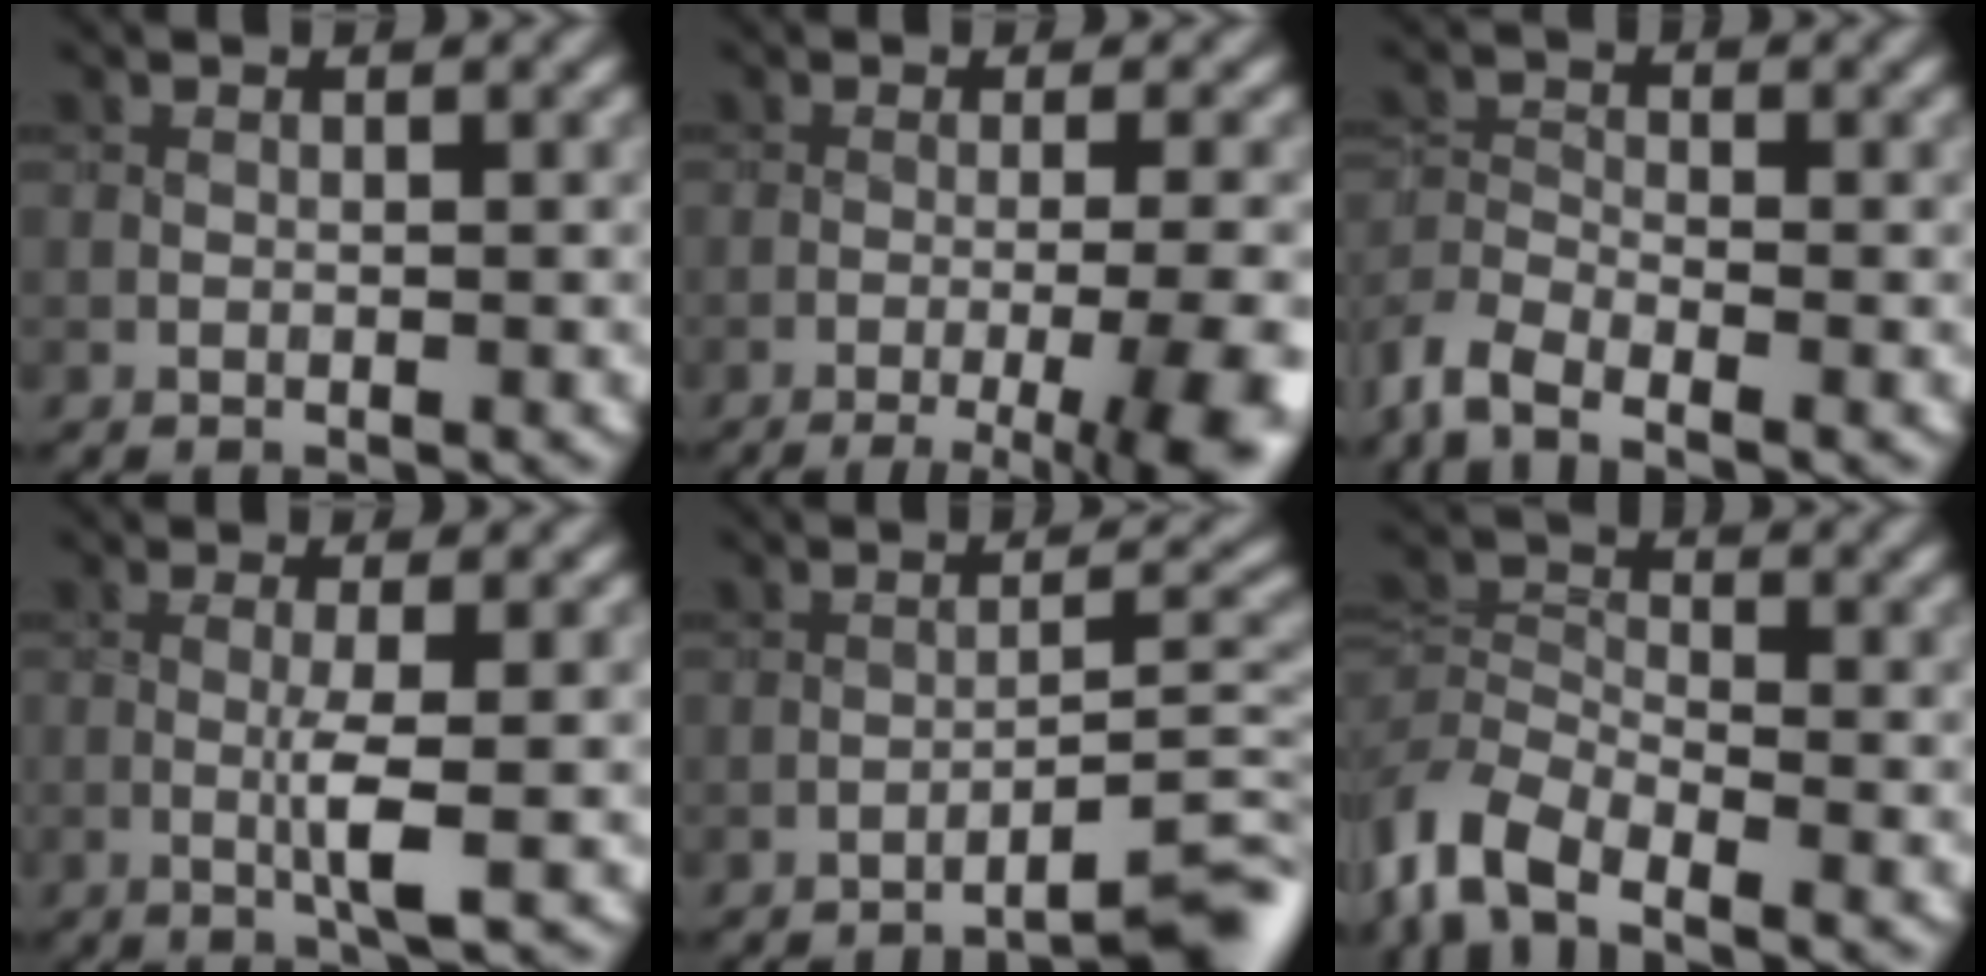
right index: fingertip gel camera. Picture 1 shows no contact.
{"total": 10.4, "force": [-5.3, 2.8, 8.5], "torque": [-0.094, -0.005, -0.063]}
{"total": 4.4, "force": [-3.5, 1.4, 2.2], "torque": [-0.048, -0.004, -0.083]}
{"total": 3.3, "force": [-0.6, 0.1, 3.3], "torque": [-0.061, -0.004, -0.016]}
{"total": 5.4, "force": [-4.3, 0.5, 3.3], "torque": [-0.031, 0.022, -0.063]}
{"total": 5.7, "force": [-3.7, 2.9, 3.3], "torque": [-0.065, 0.003, -0.086]}